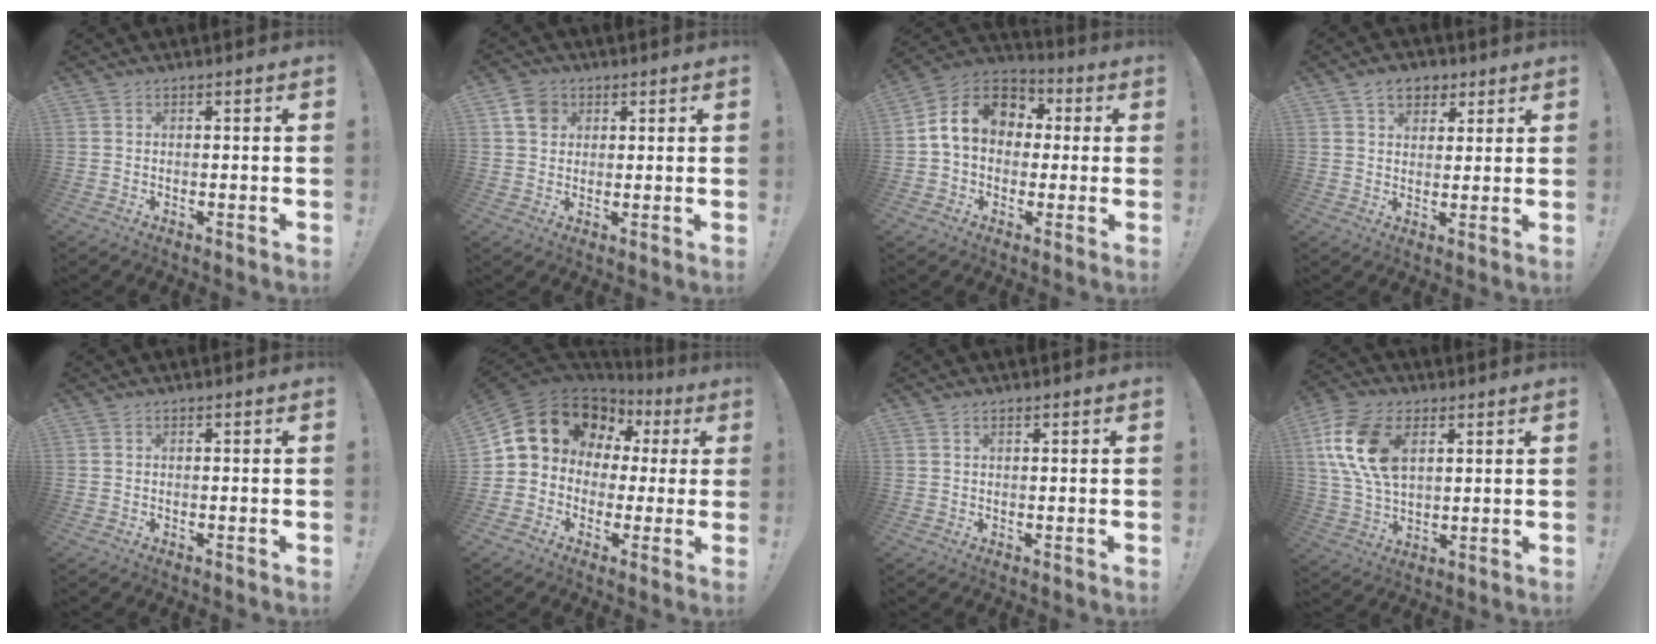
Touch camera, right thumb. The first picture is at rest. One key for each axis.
{"total": 6.6, "fx": 3.0, "fy": 5.2, "fz": 2.8, "tx": -0.042, "ty": -0.002, "tz": 0.058}
{"total": 13.5, "fx": 2.7, "fy": 10.6, "fz": 7.9, "tx": -0.116, "ty": 0.009, "tz": 0.057}
{"total": 7.5, "fx": 4.0, "fy": 5.5, "fz": 3.2, "tx": -0.041, "ty": -0.010, "tz": 0.075}
{"total": 0.0}
{"total": 14.4, "fx": 5.6, "fy": 11.5, "fz": 6.6, "tx": -0.105, "ty": -0.026, "tz": 0.123}
{"total": 1.0, "fx": 0.7, "fy": 0.3, "fz": 0.7, "tx": -0.016, "ty": 0.002, "tz": 0.012}
{"total": 17.5, "fx": 5.9, "fy": 11.3, "fz": 11.9, "tx": -0.238, "ty": -0.013, "tz": 0.110}